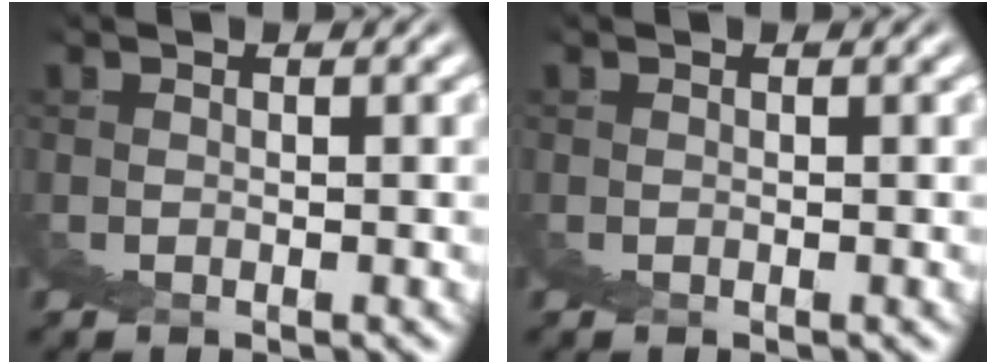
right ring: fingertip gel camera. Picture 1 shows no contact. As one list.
[{"total": 0.0}]